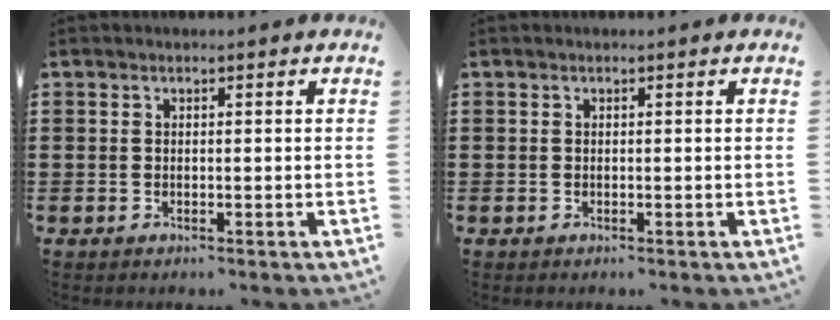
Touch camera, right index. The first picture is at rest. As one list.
[{"total": 0.0}]